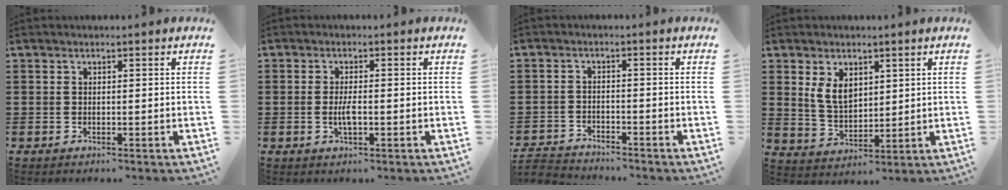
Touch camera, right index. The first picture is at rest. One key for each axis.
{"total": 2.9, "fx": -0.6, "fy": 0.7, "fz": 2.7, "tx": -0.055, "ty": -0.002, "tz": -0.012}
{"total": 2.8, "fx": -2.8, "fy": 0.2, "fz": -0.2, "tx": -0.011, "ty": -0.006, "tz": -0.064}
{"total": 5.4, "fx": 2.3, "fy": 3.5, "fz": 3.5, "tx": -0.079, "ty": 0.010, "tz": 0.043}